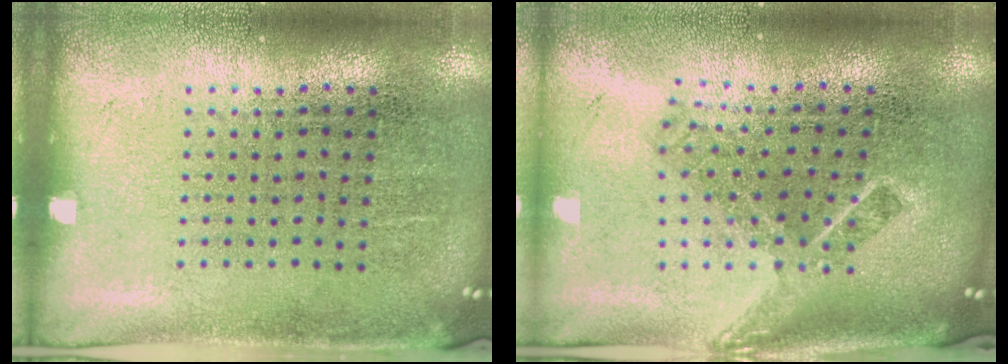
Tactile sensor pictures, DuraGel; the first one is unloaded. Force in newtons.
{"total": 2.1, "press": 1.5, "slide": 1.5}